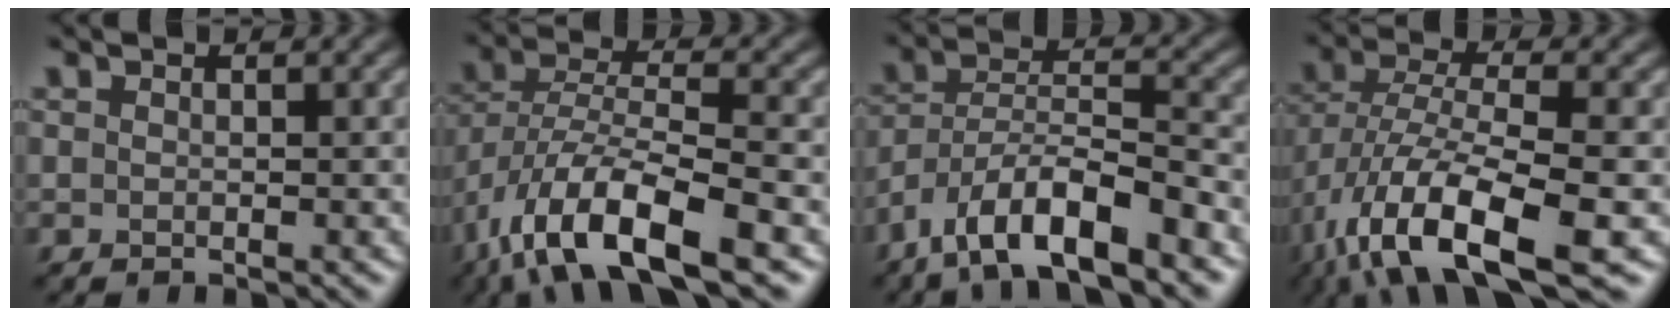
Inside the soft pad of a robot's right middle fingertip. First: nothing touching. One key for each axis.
{"total": 11.1, "fx": -6.1, "fy": 3.8, "fz": 8.4, "tx": -0.160, "ty": -0.007, "tz": -0.119}
{"total": 10.2, "fx": -6.9, "fy": 3.1, "fz": 6.8, "tx": -0.107, "ty": 0.013, "tz": -0.130}
{"total": 11.5, "fx": -5.4, "fy": 4.2, "fz": 9.3, "tx": -0.178, "ty": -0.009, "tz": -0.102}